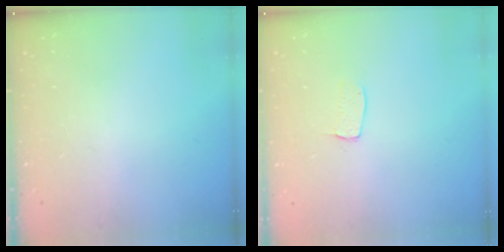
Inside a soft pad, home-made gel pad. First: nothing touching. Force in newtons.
{"total": 4.6, "press": 4.6, "slide": 0.3}